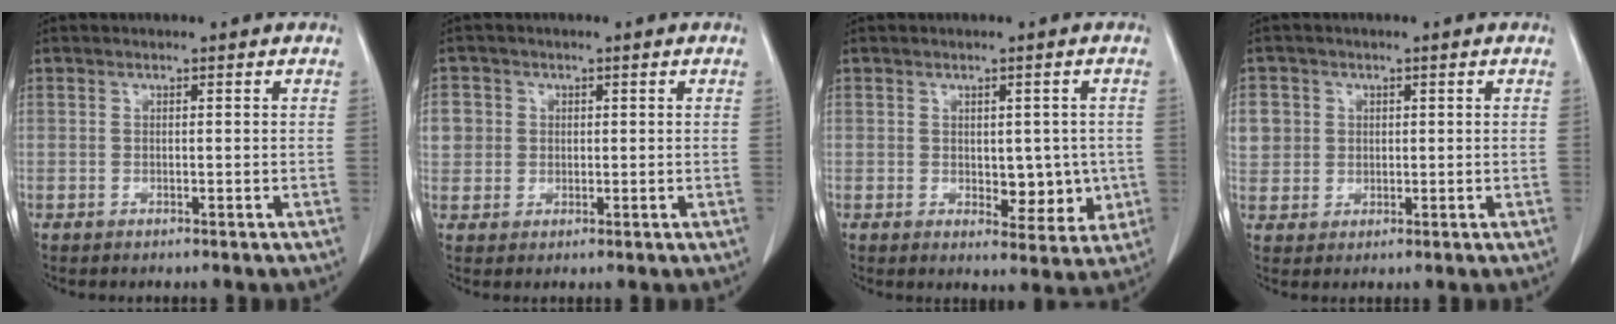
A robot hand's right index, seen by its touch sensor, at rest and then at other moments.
{"total": 4.7, "force": [1.0, 4.5, 0.8], "torque": [-0.009, 0.010, 0.022]}
{"total": 6.1, "force": [-0.3, 3.4, 5.0], "torque": [-0.051, -0.004, 0.008]}
{"total": 6.5, "force": [1.8, 6.1, 1.3], "torque": [-0.031, 0.013, 0.041]}